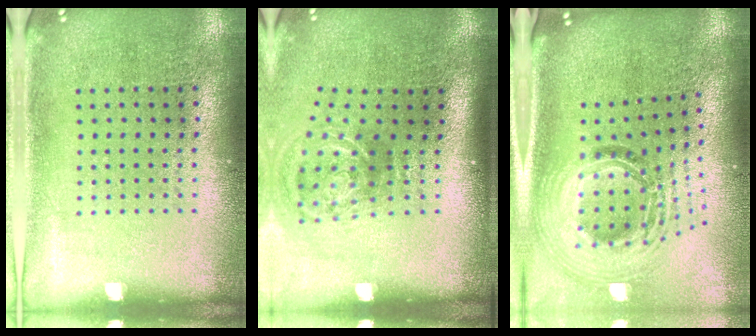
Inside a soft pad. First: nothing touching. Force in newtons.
{"total": 2.2, "press": 1.4, "slide": 1.7}
{"total": 2.2, "press": 1.6, "slide": 1.4}